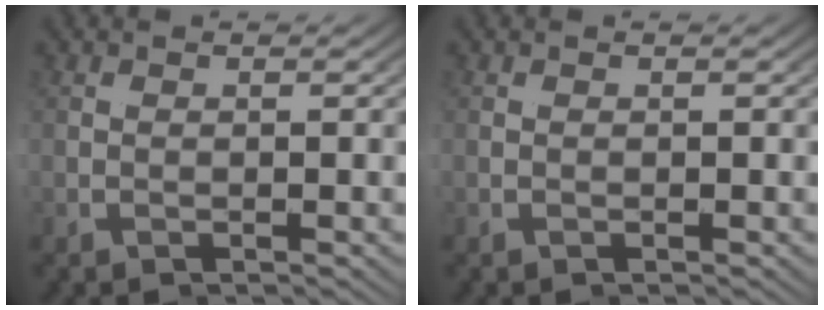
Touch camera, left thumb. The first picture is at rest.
{"total": 0.0}